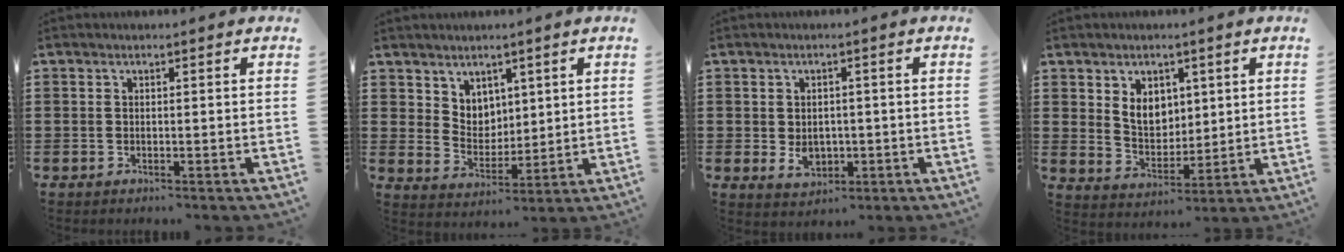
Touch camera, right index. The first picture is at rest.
{"total": 5.1, "force": [3.6, 3.5, 0.3], "torque": [-0.027, -0.004, 0.068]}
{"total": 3.3, "force": [-0.4, 2.5, 2.1], "torque": [-0.037, 0.001, -0.010]}
{"total": 5.8, "force": [2.1, 4.4, 3.1], "torque": [-0.060, 0.006, 0.036]}